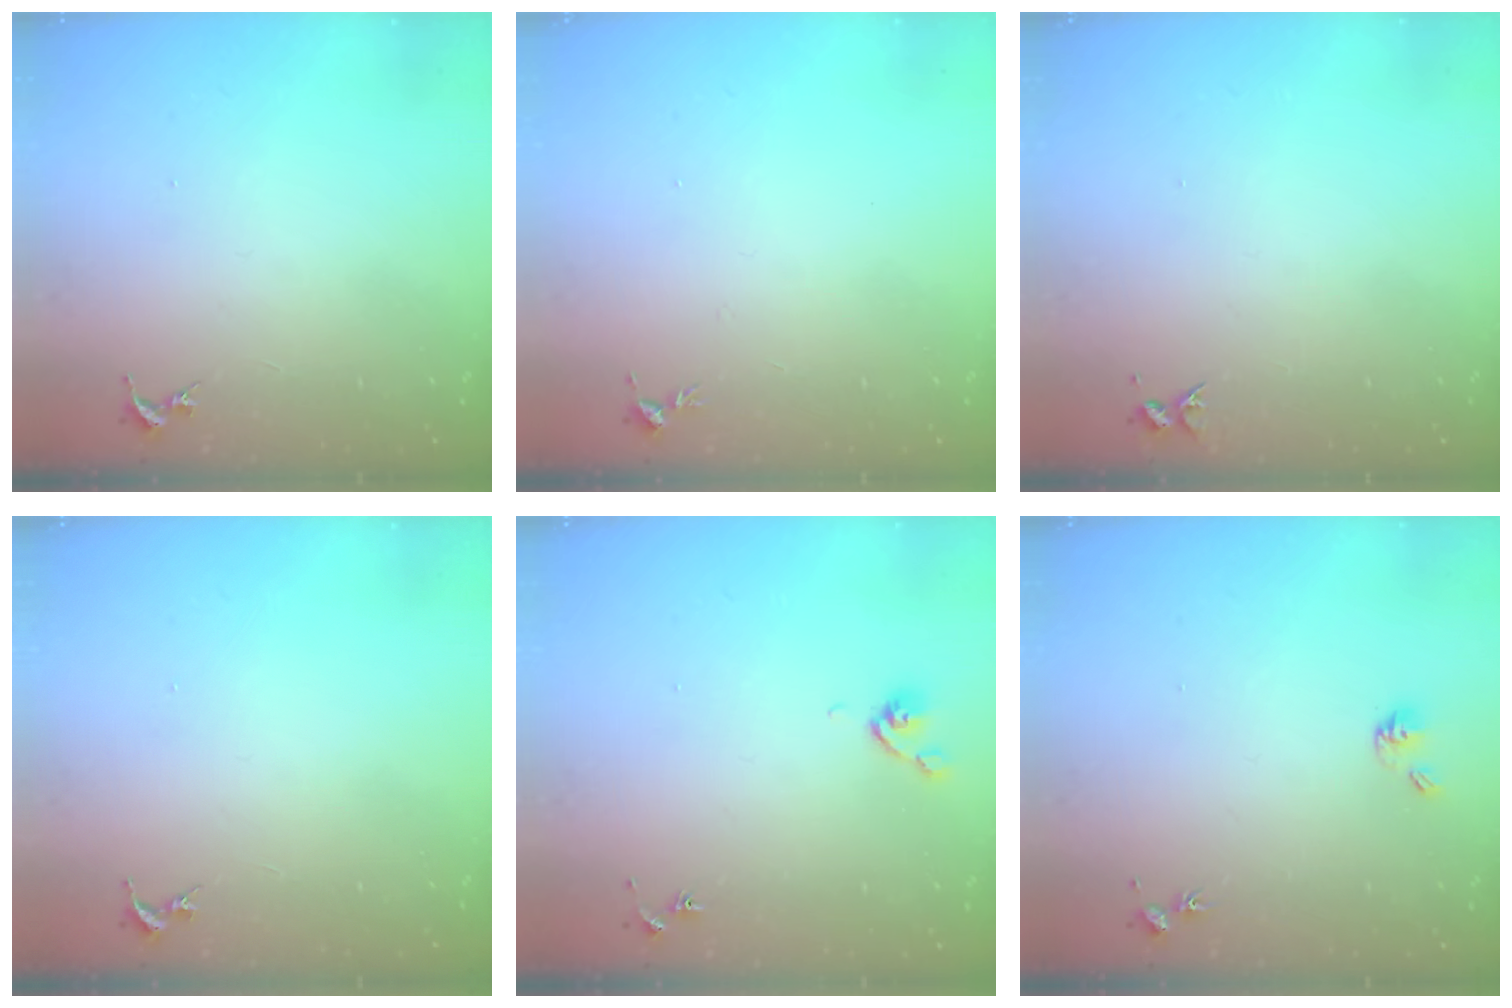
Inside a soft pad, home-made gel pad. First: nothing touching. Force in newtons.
{"total": 3.4, "press": 3.3, "slide": 0.5}
{"total": 3.3, "press": 3.3, "slide": 0.4}
{"total": 0.0}
{"total": 4.8, "press": 4.7, "slide": 1.1}
{"total": 5.3, "press": 4.7, "slide": 2.3}